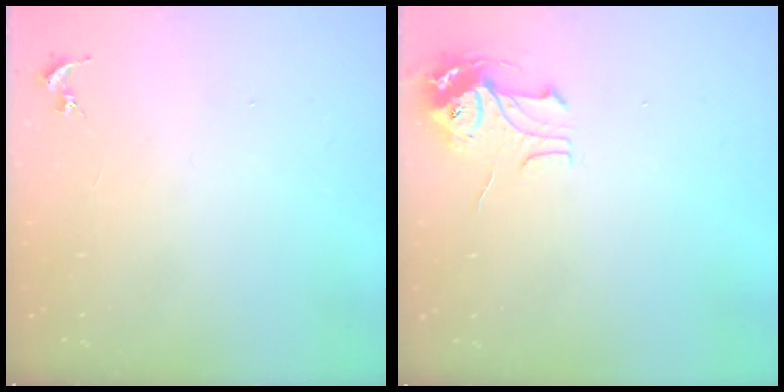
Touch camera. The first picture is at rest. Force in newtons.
{"total": 8.0, "press": 8.0, "slide": 0.4}